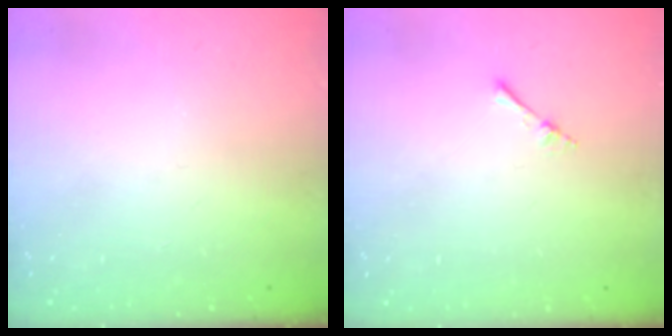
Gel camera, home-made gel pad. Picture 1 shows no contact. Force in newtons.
{"total": 2.2, "press": 2.1, "slide": 0.3}